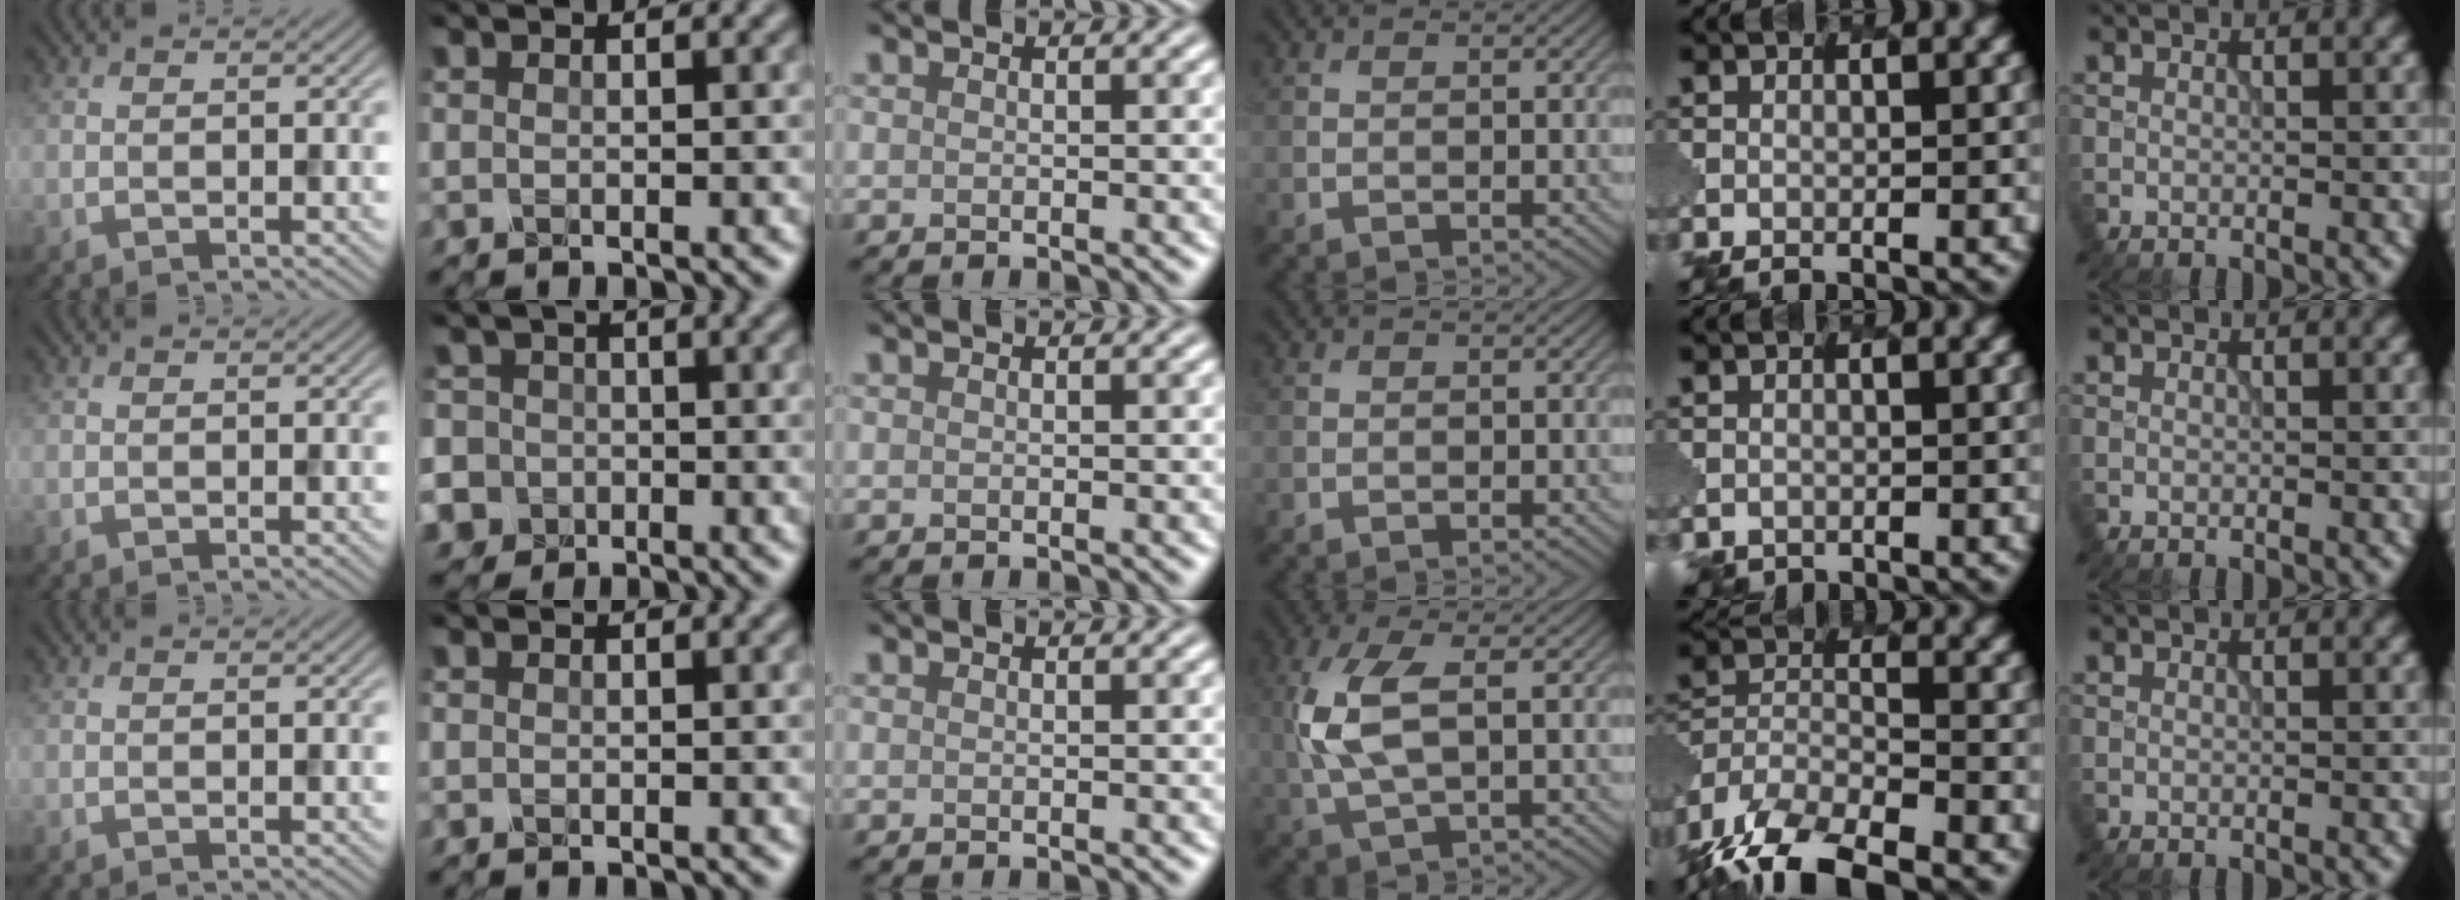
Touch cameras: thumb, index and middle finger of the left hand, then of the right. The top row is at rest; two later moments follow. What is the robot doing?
{"motion": "extract", "object": "pen bag"}